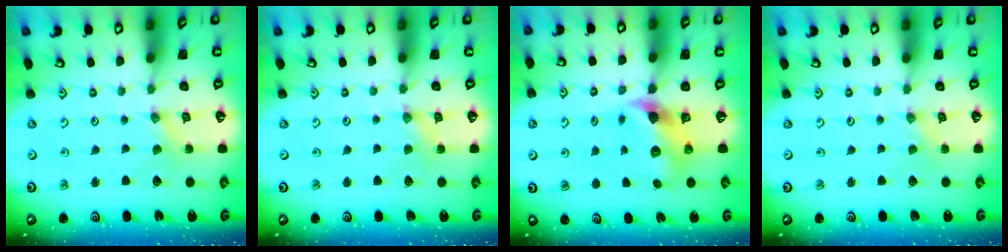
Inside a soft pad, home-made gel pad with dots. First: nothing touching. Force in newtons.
{"total": 2.0, "press": 1.9, "slide": 0.3}
{"total": 8.2, "press": 8.1, "slide": 1.3}
{"total": 0.0}